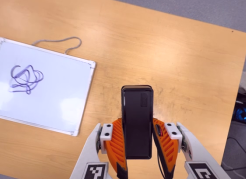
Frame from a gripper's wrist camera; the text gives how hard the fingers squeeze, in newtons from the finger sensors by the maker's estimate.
{"total": 4.0, "left": 2.6, "right": 5.4}